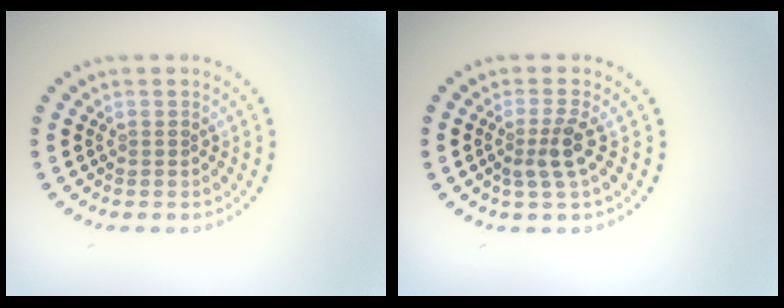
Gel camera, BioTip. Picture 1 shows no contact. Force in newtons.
{"total": 2.4, "press": 1.8, "slide": 1.6}